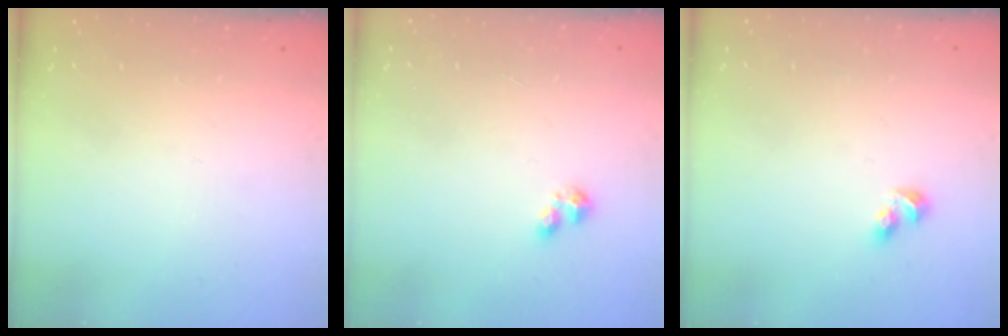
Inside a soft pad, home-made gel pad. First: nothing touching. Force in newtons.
{"total": 2.8, "press": 2.8, "slide": 0.5}
{"total": 3.7, "press": 3.7, "slide": 0.4}